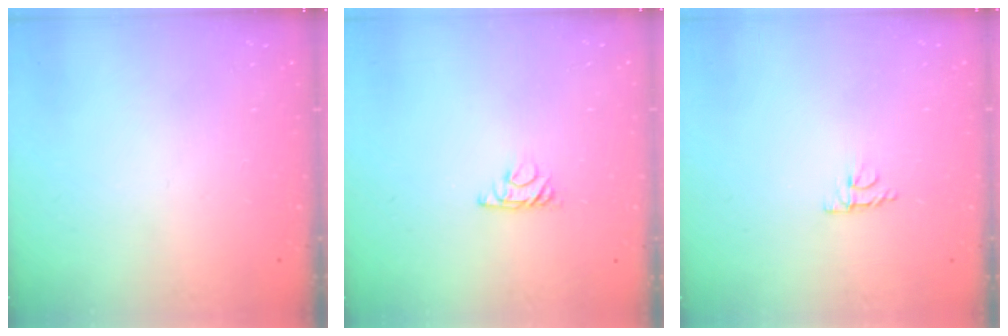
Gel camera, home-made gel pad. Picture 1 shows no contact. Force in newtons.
{"total": 4.3, "press": 4.3, "slide": 0.7}
{"total": 4.1, "press": 4.0, "slide": 0.7}